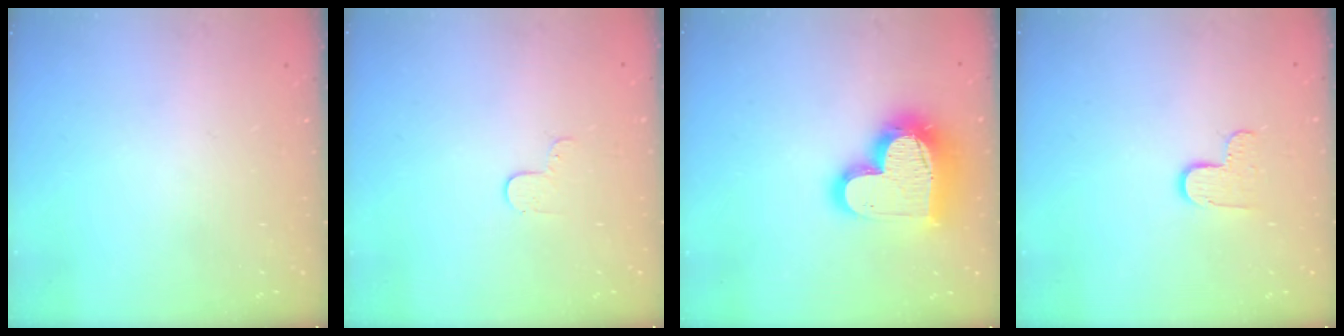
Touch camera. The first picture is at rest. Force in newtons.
{"total": 2.9, "press": 2.9, "slide": 0.3}
{"total": 19.3, "press": 19.2, "slide": 1.7}
{"total": 6.5, "press": 6.5, "slide": 0.3}